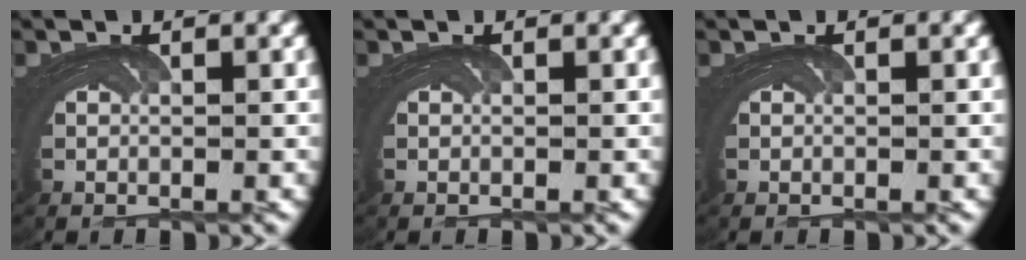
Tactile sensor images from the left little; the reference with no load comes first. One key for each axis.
{"total": 0.0}
{"total": 0.0}